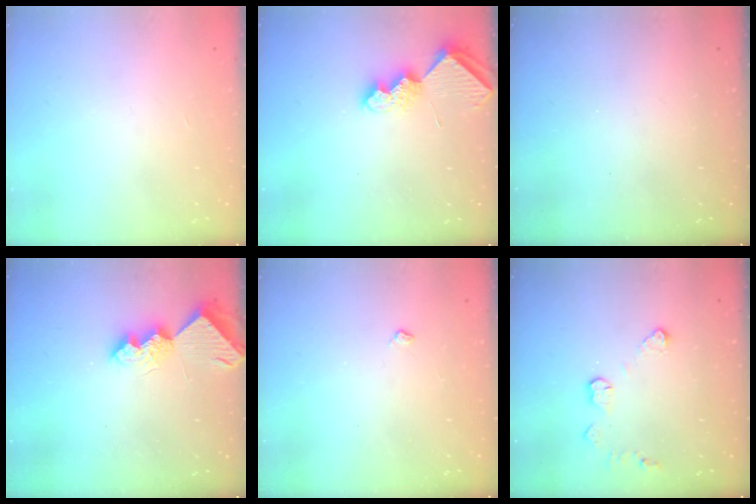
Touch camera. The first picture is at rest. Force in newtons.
{"total": 7.1, "press": 7.0, "slide": 0.7}
{"total": 0.0}
{"total": 9.1, "press": 9.1, "slide": 0.5}
{"total": 3.5, "press": 3.5, "slide": 0.5}
{"total": 5.1, "press": 5.1, "slide": 0.2}